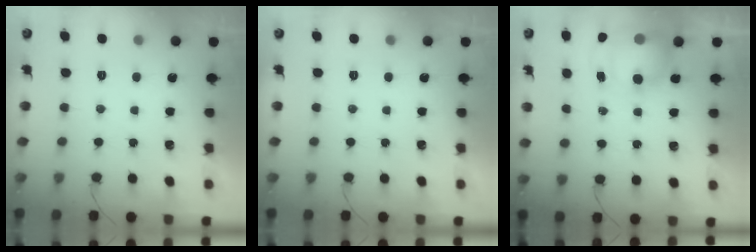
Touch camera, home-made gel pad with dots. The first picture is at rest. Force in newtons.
{"total": 0.0}
{"total": 8.7, "press": 8.6, "slide": 1.6}